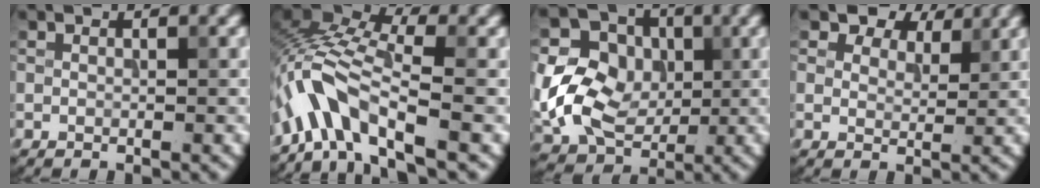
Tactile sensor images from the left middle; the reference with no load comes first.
{"total": 7.0, "force": [-3.8, 2.6, 5.3], "torque": [-0.098, 0.011, -0.084]}
{"total": 11.0, "force": [-0.1, 9.0, 6.3], "torque": [-0.132, -0.010, -0.010]}
{"total": 5.2, "force": [4.0, 2.7, 1.9], "torque": [-0.039, -0.014, 0.070]}